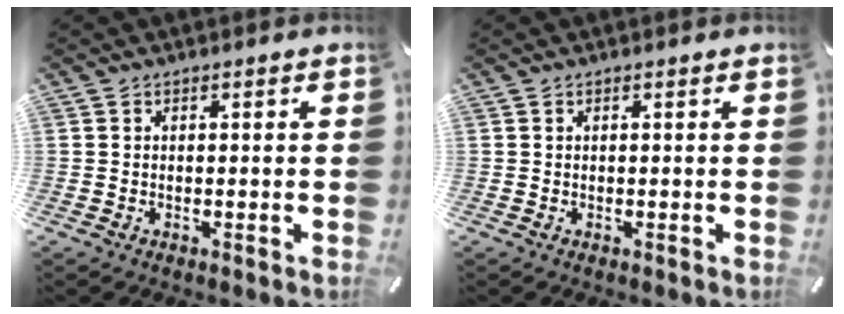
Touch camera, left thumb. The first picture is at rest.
{"total": 0.0}